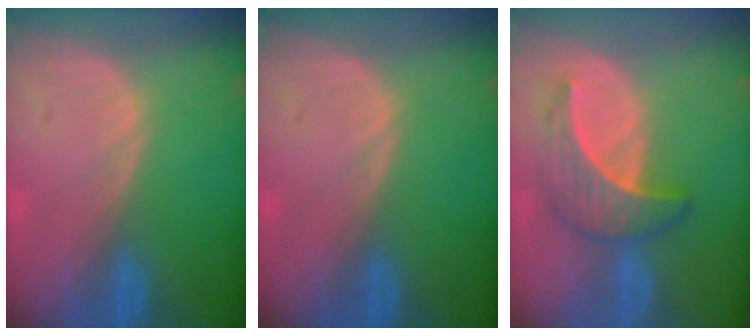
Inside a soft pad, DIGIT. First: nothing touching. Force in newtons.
{"total": 0.0}
{"total": 6.6, "press": 6.3, "slide": 2.1}